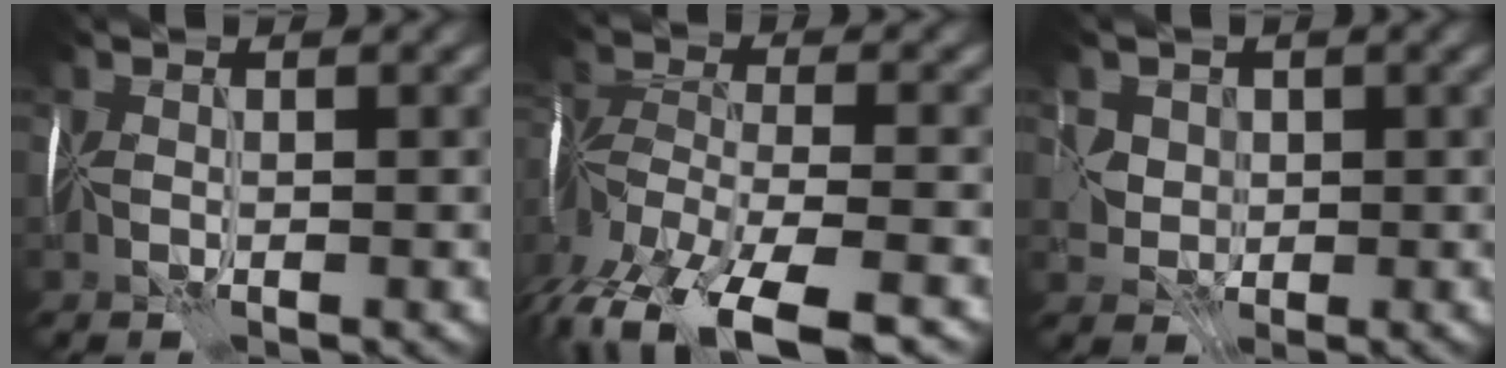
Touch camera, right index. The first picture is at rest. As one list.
[{"total": 13.5, "force": [-9.4, 5.4, 7.9], "torque": [-0.192, -0.034, -0.135]}, {"total": 1.9, "force": [0.7, 1.7, -0.3], "torque": [-0.003, 0.008, 0.009]}]